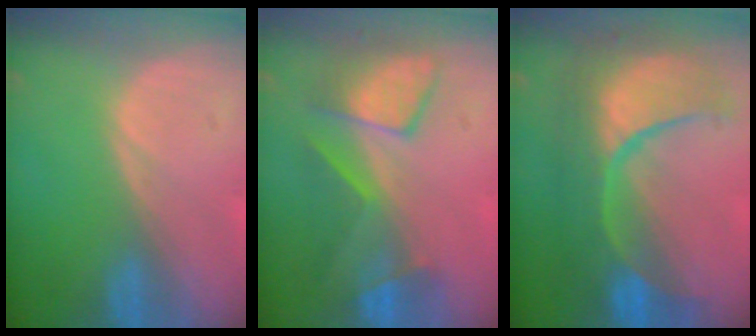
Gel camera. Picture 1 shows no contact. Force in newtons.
{"total": 7.6, "press": 7.5, "slide": 1.5}
{"total": 12.1, "press": 12.0, "slide": 1.5}